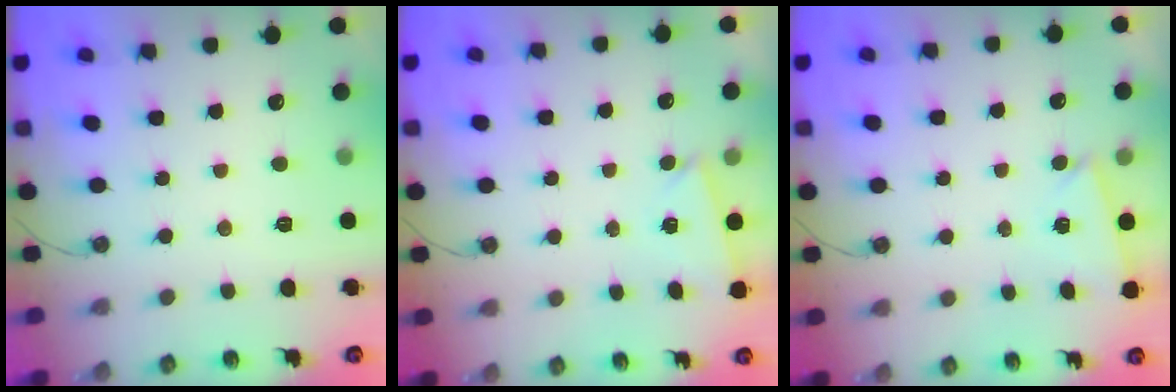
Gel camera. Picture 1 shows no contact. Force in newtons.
{"total": 2.1, "press": 1.7, "slide": 1.3}
{"total": 2.1, "press": 1.7, "slide": 1.3}